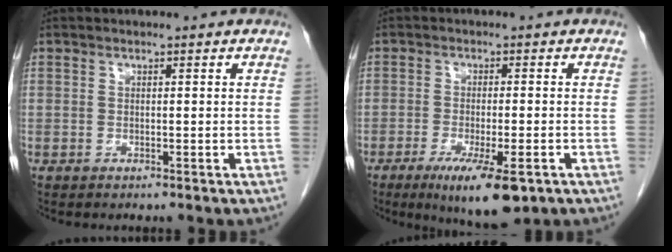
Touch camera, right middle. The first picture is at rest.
{"total": 9.6, "force": [-5.5, 1.8, 7.7], "torque": [-0.122, -0.023, -0.081]}